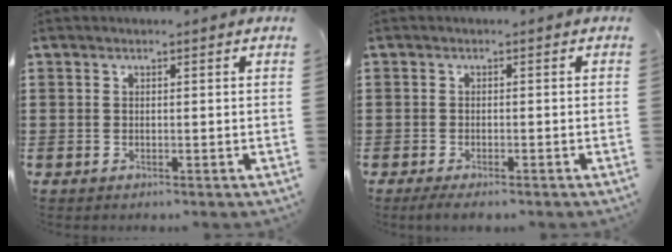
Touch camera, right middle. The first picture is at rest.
{"total": 1.5, "force": [-1.3, 0.3, 0.5], "torque": [-0.011, 0.001, -0.026]}